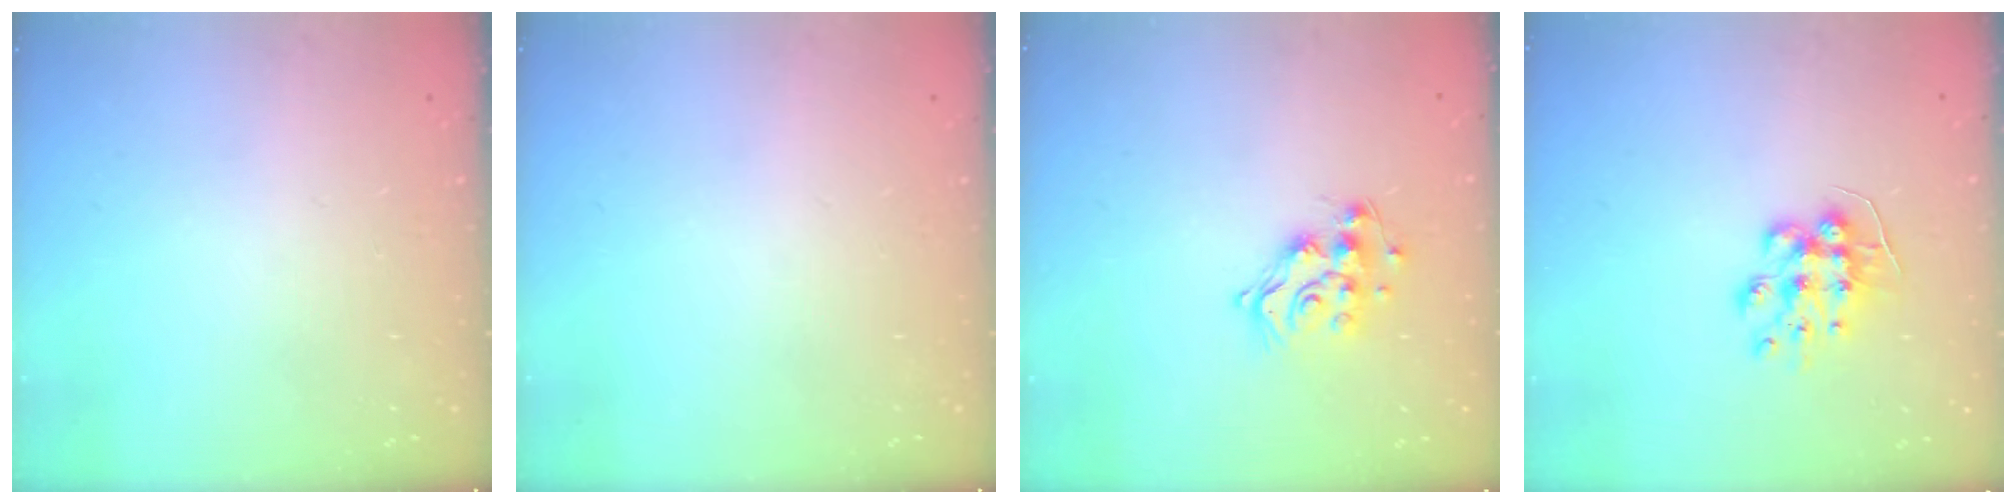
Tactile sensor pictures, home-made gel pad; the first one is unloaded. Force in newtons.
{"total": 0.0}
{"total": 12.5, "press": 12.5, "slide": 0.8}
{"total": 9.0, "press": 9.0, "slide": 0.4}